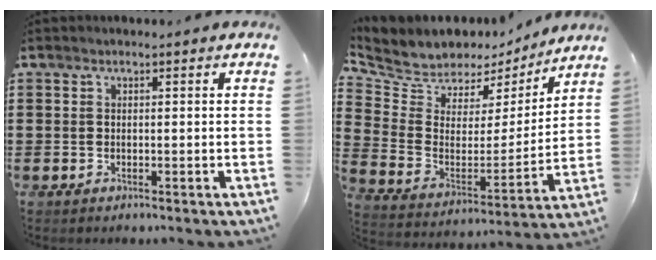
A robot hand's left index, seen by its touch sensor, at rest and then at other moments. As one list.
[{"total": 6.7, "force": [6.1, 2.7, -0.4], "torque": [-0.042, -0.053, 0.107]}]